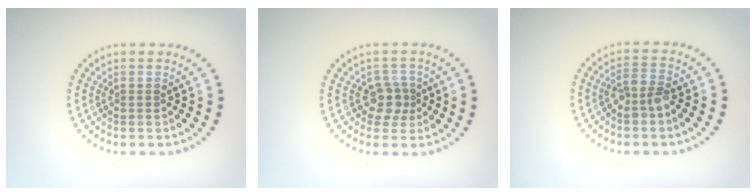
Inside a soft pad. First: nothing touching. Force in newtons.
{"total": 2.4, "press": 1.9, "slide": 1.4}
{"total": 2.4, "press": 2.3, "slide": 0.7}